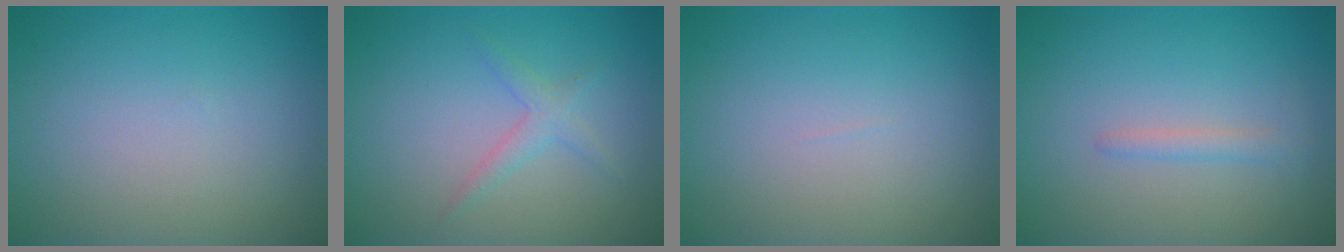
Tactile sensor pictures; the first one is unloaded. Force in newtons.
{"total": 1.6, "press": 1.6, "slide": 0.1}
{"total": 0.0}
{"total": 1.3, "press": 1.3, "slide": 0.1}